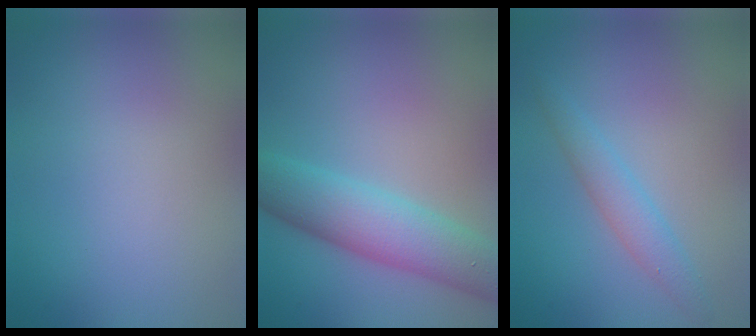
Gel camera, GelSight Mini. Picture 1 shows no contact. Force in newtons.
{"total": 6.5, "press": 6.5, "slide": 0.2}
{"total": 2.2, "press": 2.2, "slide": 0.1}